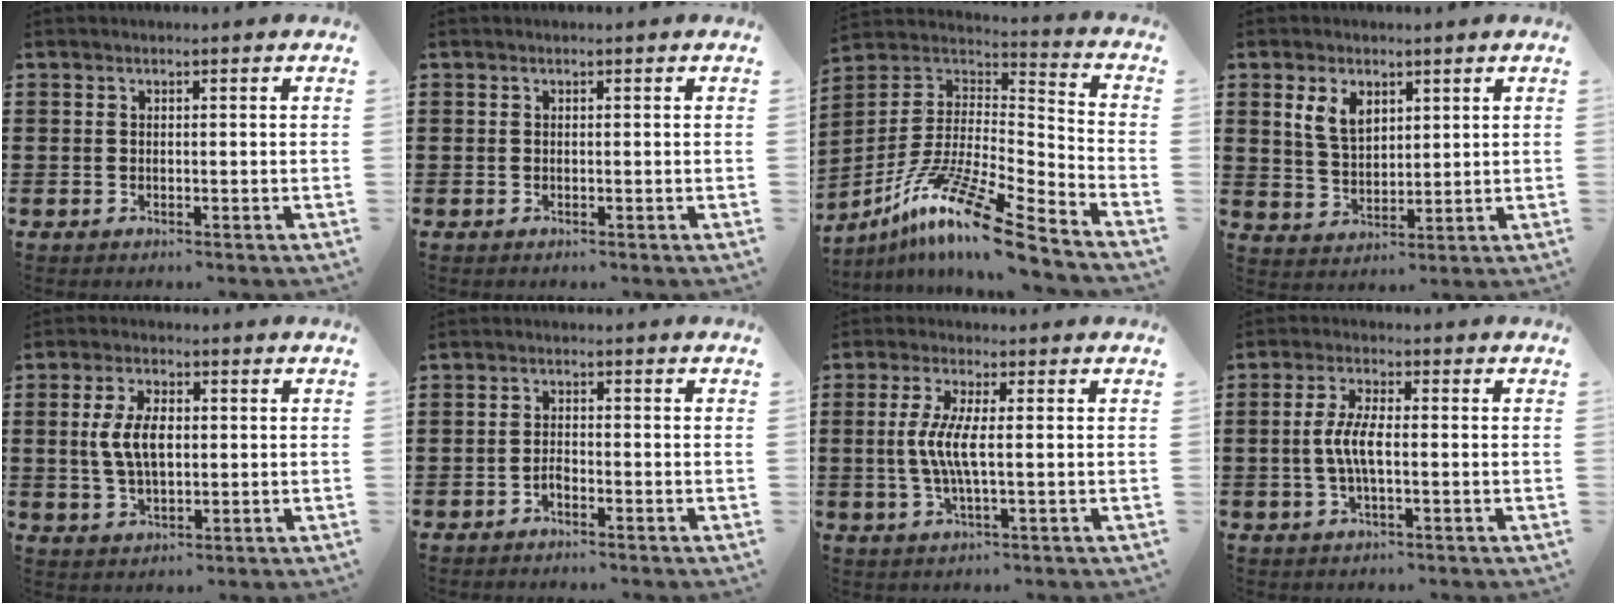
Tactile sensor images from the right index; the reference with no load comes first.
{"total": 0.0}
{"total": 14.1, "force": [-10.1, 1.3, 9.7], "torque": [-0.186, 0.010, -0.193]}
{"total": 5.3, "force": [2.5, 3.3, 3.4], "torque": [-0.078, 0.011, 0.045]}
{"total": 6.6, "force": [0.5, 3.4, 5.7], "torque": [-0.128, 0.007, 0.004]}
{"total": 1.4, "force": [-1.1, 0.5, 0.6], "torque": [-0.016, -0.001, -0.021]}
{"total": 5.5, "force": [-0.1, 0.7, 5.4], "torque": [-0.121, -0.011, -0.012]}
{"total": 4.9, "force": [-0.7, 1.4, 4.7], "torque": [-0.104, -0.002, -0.021]}